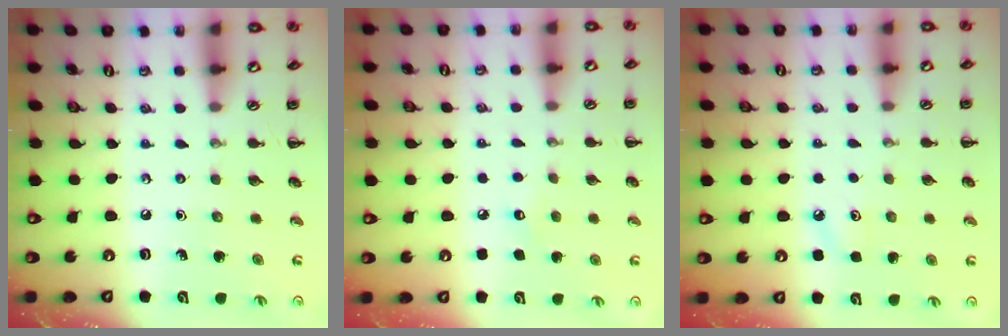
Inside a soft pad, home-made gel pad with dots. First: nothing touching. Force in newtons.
{"total": 5.1, "press": 5.0, "slide": 1.1}
{"total": 5.1, "press": 4.9, "slide": 1.5}